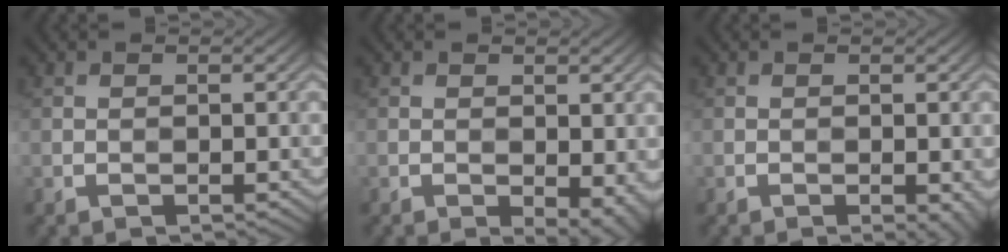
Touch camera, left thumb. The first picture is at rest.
{"total": 3.9, "force": [-1.1, 2.0, 3.1], "torque": [-0.038, -0.009, -0.011]}
{"total": 1.6, "force": [-0.6, 0.5, 1.3], "torque": [-0.020, -0.004, -0.006]}